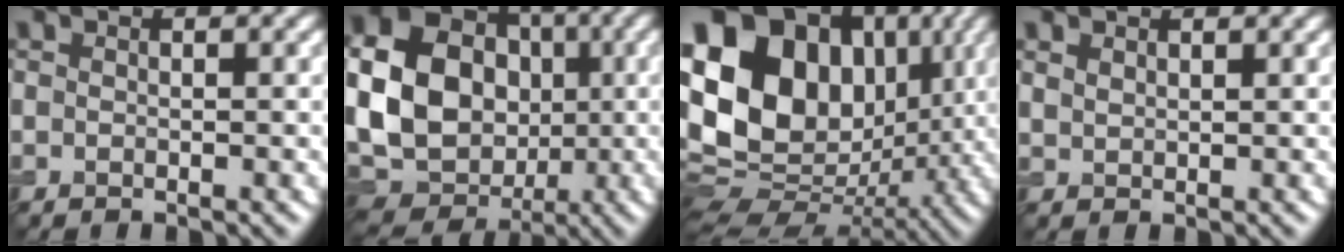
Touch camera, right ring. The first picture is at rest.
{"total": 16.7, "force": [0.3, 14.1, 8.9], "torque": [-0.193, 0.005, -0.011]}
{"total": 18.4, "force": [4.2, 13.6, 11.7], "torque": [-0.243, 0.018, 0.079]}
{"total": 1.3, "force": [1.1, 0.6, 0.4], "torque": [-0.013, 0.001, 0.025]}